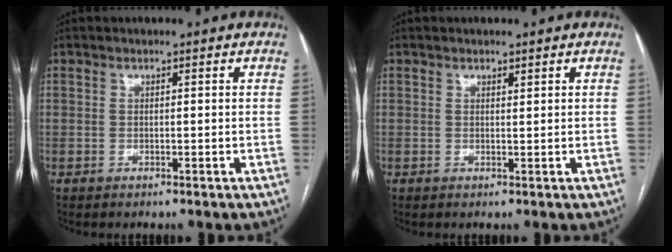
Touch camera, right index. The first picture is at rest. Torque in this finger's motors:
{"motor_torque": [-0.05, 0.37, -0.01, 0.00]}